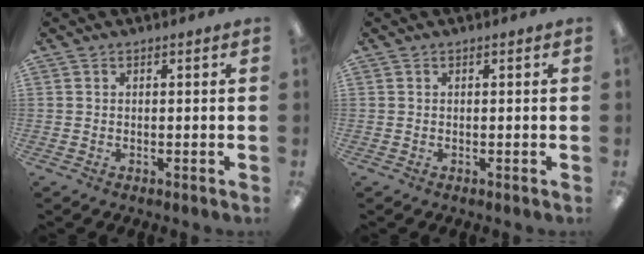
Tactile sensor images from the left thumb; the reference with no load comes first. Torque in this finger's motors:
{"motor_torque": [-0.03, -0.03, 0.05, 0.03, 0.00]}